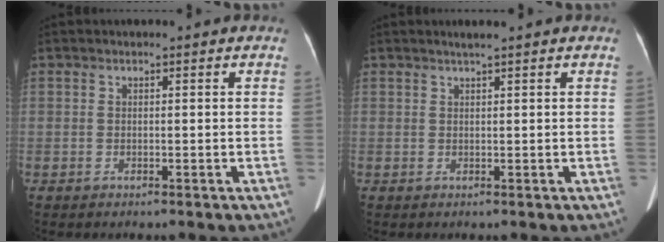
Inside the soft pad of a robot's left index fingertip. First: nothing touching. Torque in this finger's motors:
{"motor_torque": [0.21, -0.04, 0.00, -0.01]}